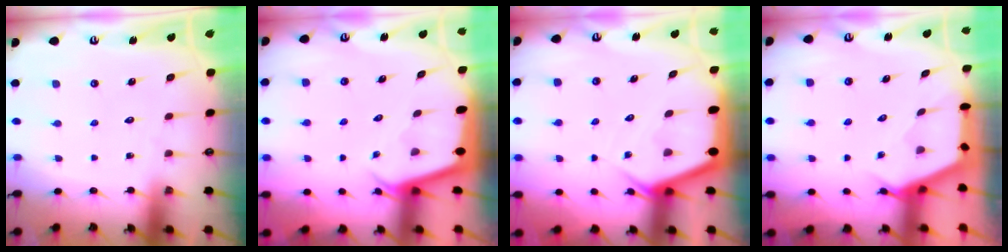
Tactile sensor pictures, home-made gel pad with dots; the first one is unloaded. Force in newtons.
{"total": 2.3, "press": 2.3, "slide": 0.1}
{"total": 4.5, "press": 4.5, "slide": 0.5}
{"total": 2.7, "press": 2.7, "slide": 0.3}